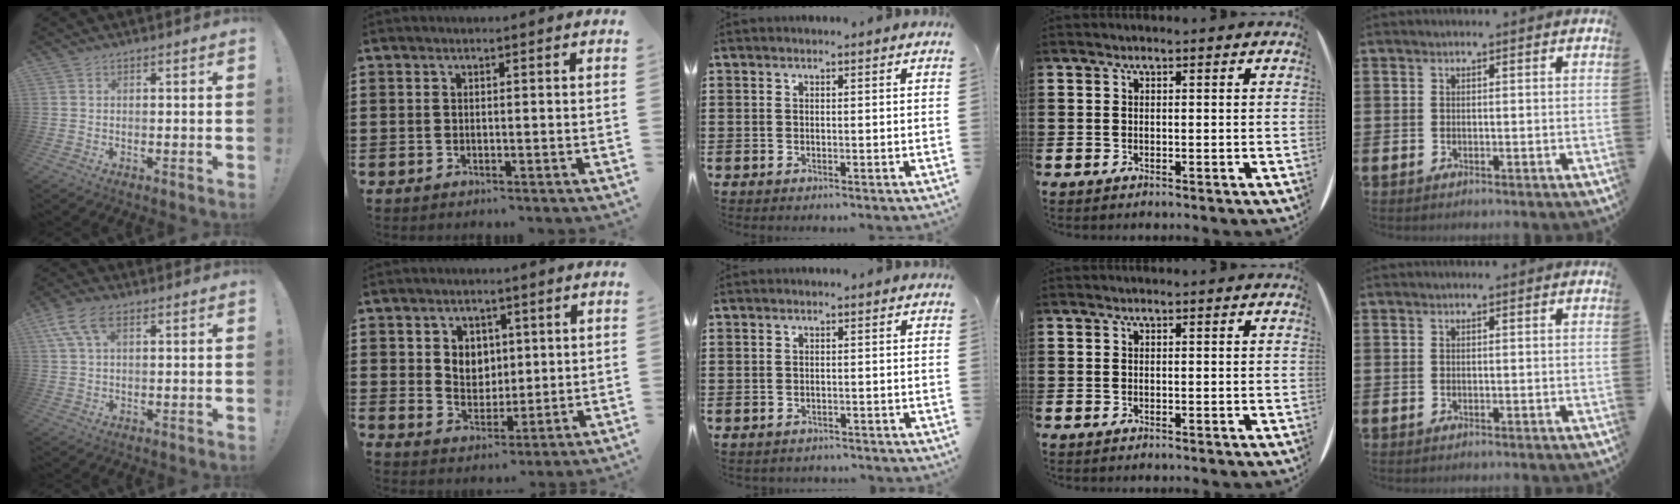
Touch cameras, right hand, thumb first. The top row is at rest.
{"thumb": {"total": 8.1, "force": [3.7, 4.2, 5.9], "torque": [-0.115, 0.002, 0.071]}, "index": {"total": 4.4, "force": [1.6, 4.0, 1.0], "torque": [-0.030, 0.008, 0.027]}, "middle": {"total": 0.9, "force": [-0.9, 0.2, -0.1], "torque": [-0.003, 0.001, -0.020]}}